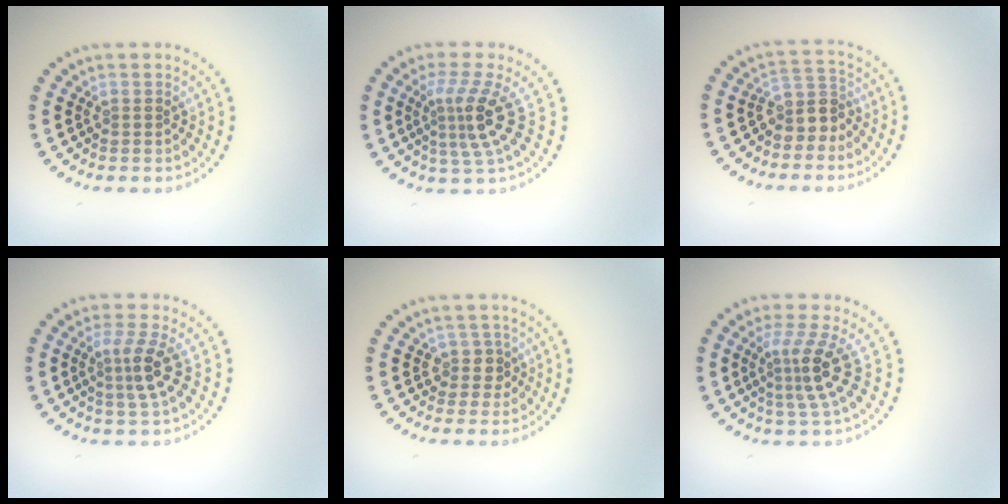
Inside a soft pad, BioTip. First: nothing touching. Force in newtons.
{"total": 3.8, "press": 2.6, "slide": 2.8}
{"total": 3.0, "press": 2.3, "slide": 1.8}
{"total": 2.9, "press": 2.6, "slide": 1.4}
{"total": 1.9, "press": 1.6, "slide": 1.2}
{"total": 3.6, "press": 2.6, "slide": 2.6}